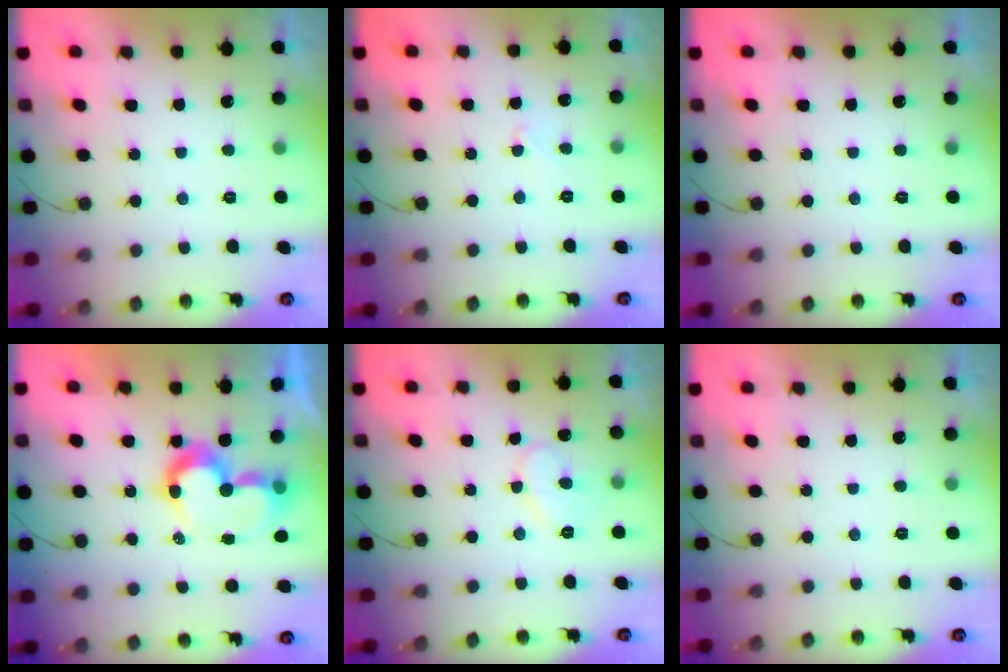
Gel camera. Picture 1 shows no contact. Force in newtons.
{"total": 2.0, "press": 2.0, "slide": 0.2}
{"total": 0.0}
{"total": 9.6, "press": 9.5, "slide": 0.9}
{"total": 8.2, "press": 8.2, "slide": 0.4}
{"total": 0.0}